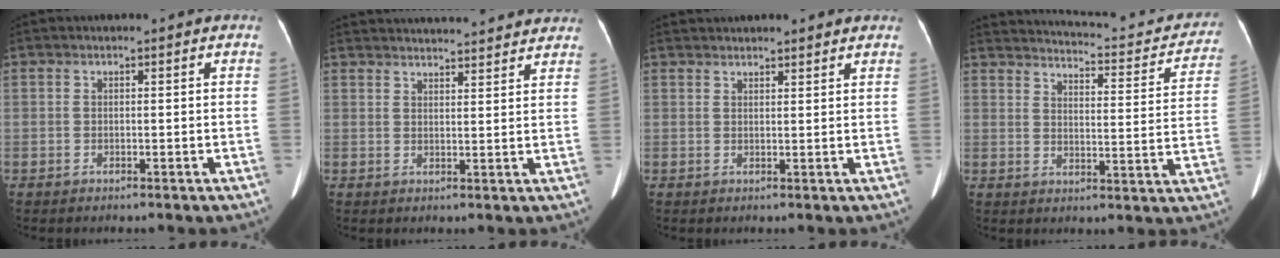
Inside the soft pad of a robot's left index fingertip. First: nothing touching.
{"total": 18.8, "force": [17.8, 2.5, 5.4], "torque": [-0.076, 0.013, 0.229]}
{"total": 7.8, "force": [7.2, 1.2, 2.7], "torque": [-0.028, 0.024, 0.086]}
{"total": 18.8, "force": [16.5, 4.7, 7.7], "torque": [-0.086, -0.016, 0.192]}